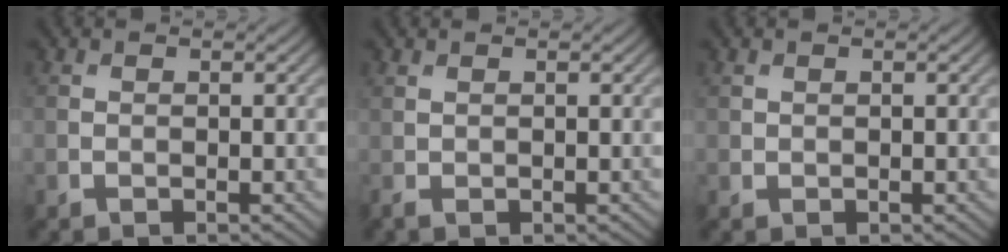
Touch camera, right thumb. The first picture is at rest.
{"total": 0.7, "force": [0.1, 0.4, 0.6], "torque": [-0.021, 0.000, 0.006]}
{"total": 0.8, "force": [0.5, 0.7, 0.1], "torque": [-0.003, -0.003, 0.012]}